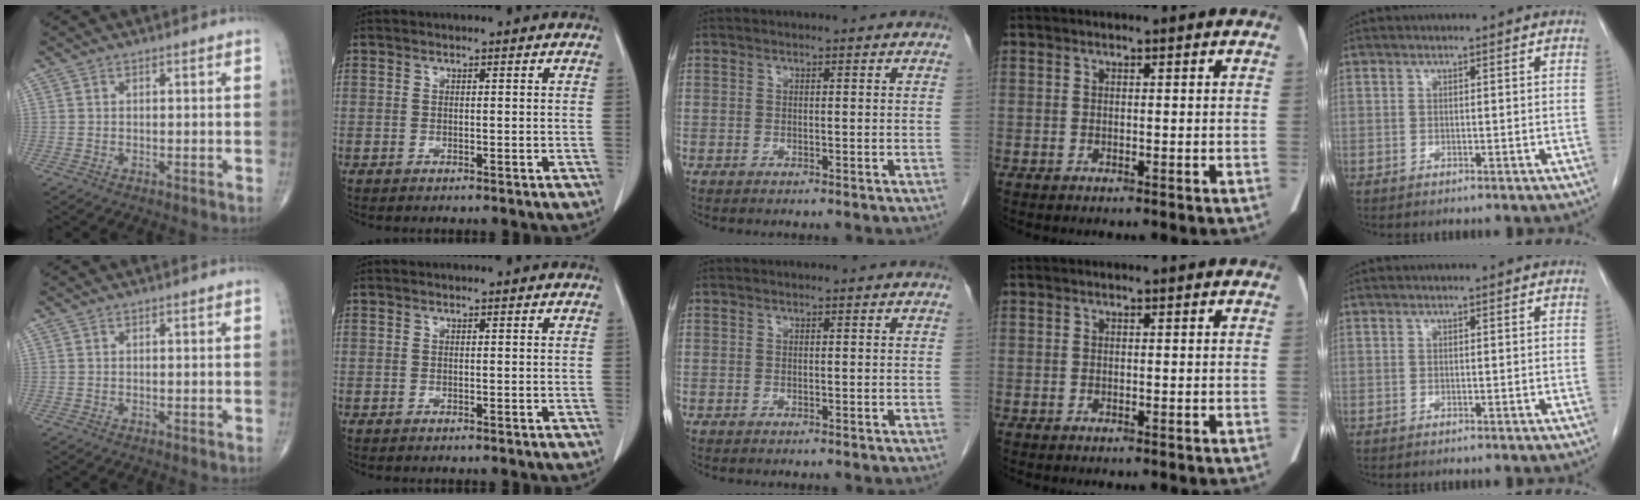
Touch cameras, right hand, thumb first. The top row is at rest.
{}